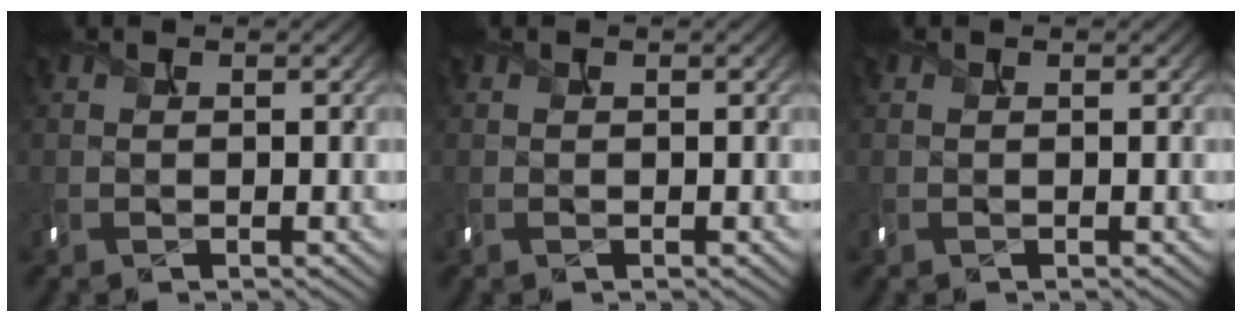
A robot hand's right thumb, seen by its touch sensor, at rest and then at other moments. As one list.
[{"total": 0.0}, {"total": 0.0}]